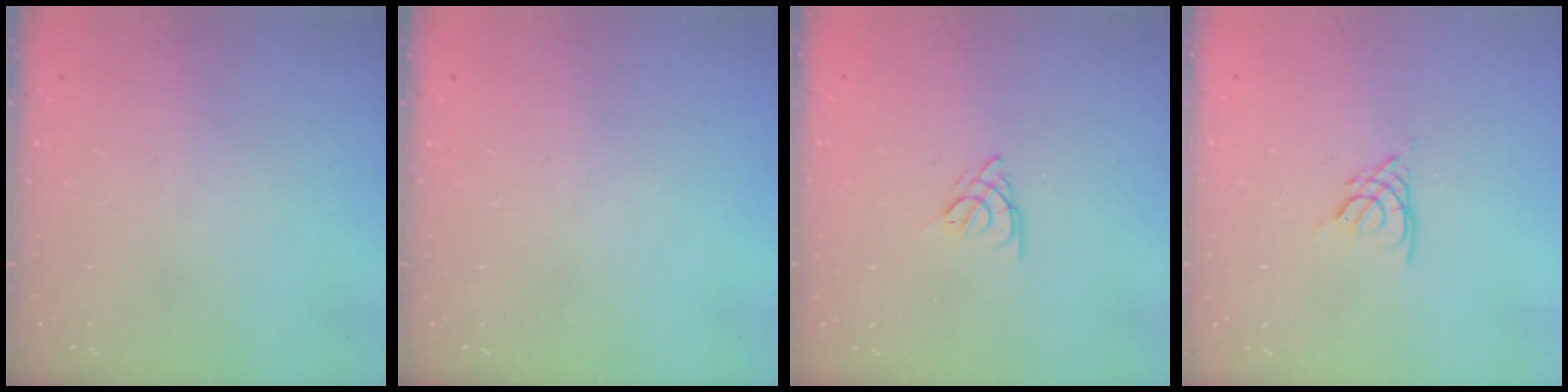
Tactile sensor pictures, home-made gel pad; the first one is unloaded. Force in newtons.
{"total": 0.0}
{"total": 3.8, "press": 3.8, "slide": 0.6}
{"total": 2.7, "press": 2.7, "slide": 0.4}